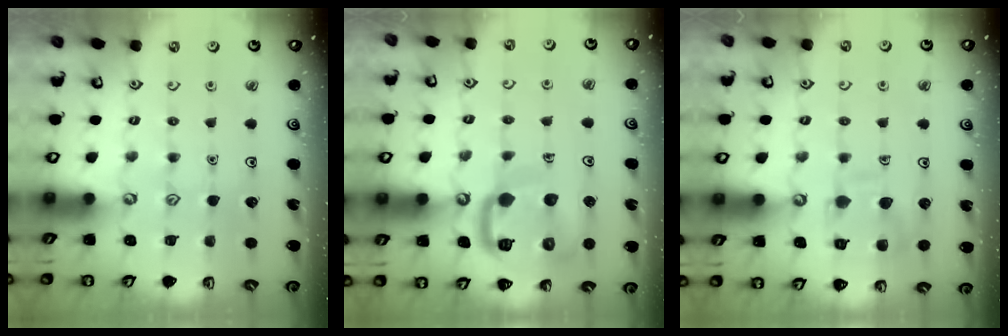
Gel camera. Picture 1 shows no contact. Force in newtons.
{"total": 15.0, "press": 14.9, "slide": 1.5}
{"total": 10.6, "press": 10.6, "slide": 1.0}